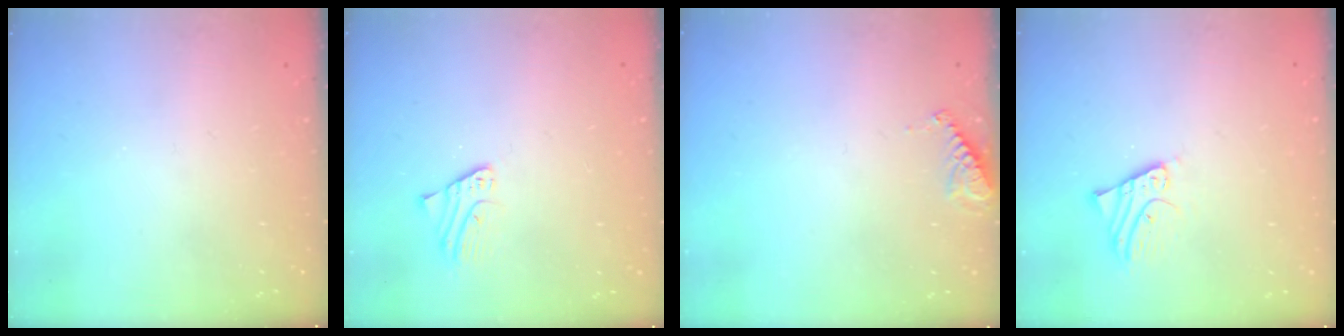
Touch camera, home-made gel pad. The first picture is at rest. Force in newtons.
{"total": 1.7, "press": 1.7, "slide": 0.1}
{"total": 8.5, "press": 8.5, "slide": 0.6}
{"total": 3.2, "press": 3.2, "slide": 0.2}